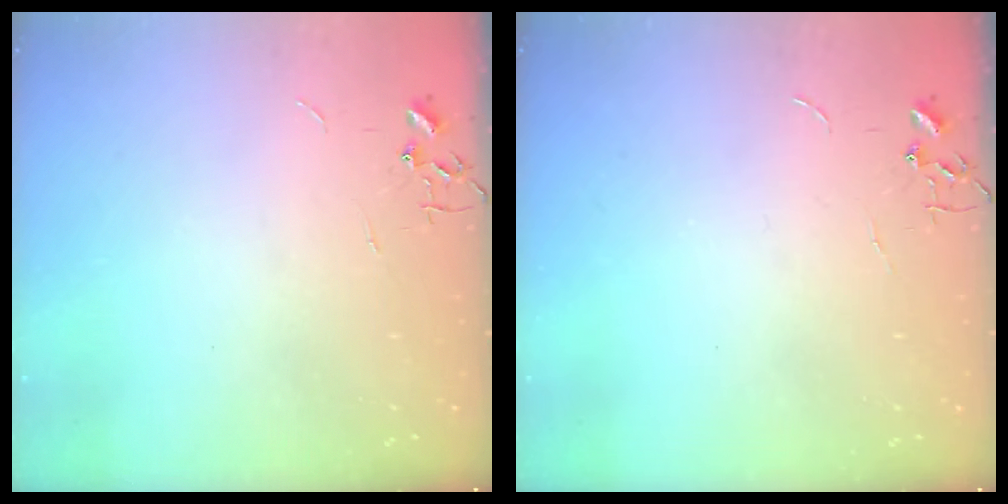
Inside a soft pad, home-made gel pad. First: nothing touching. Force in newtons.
{"total": 0.0}